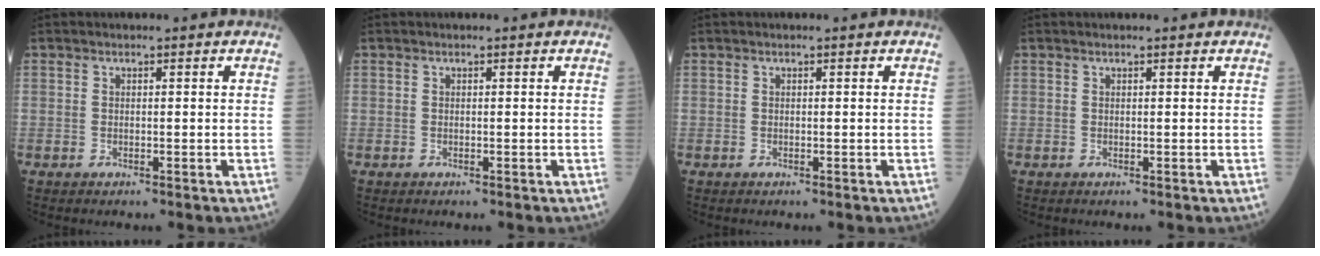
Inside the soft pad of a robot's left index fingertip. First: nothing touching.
{"total": 0.0}
{"total": 0.0}
{"total": 0.8, "force": [0.8, 0.0, 0.3], "torque": [-0.008, 0.007, 0.010]}